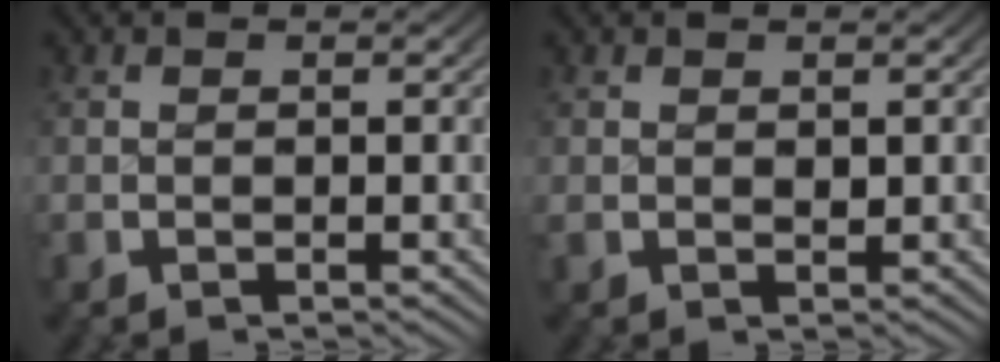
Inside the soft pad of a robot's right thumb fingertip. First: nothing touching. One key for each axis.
{"total": 0.7, "fx": 0.5, "fy": 0.4, "fz": 0.3, "tx": -0.003, "ty": -0.003, "tz": 0.014}